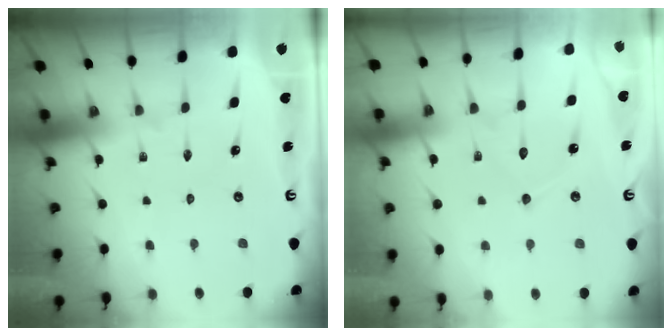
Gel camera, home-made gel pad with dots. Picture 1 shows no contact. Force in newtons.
{"total": 6.5, "press": 6.5, "slide": 0.7}